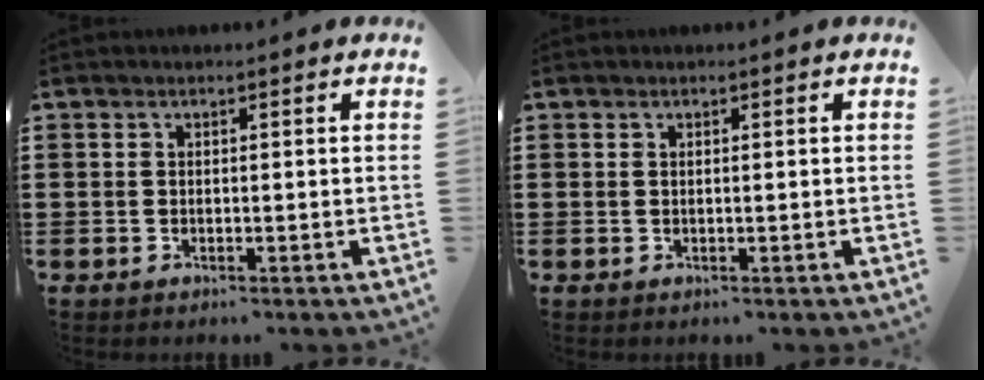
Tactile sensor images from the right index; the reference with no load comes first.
{"total": 0.0}